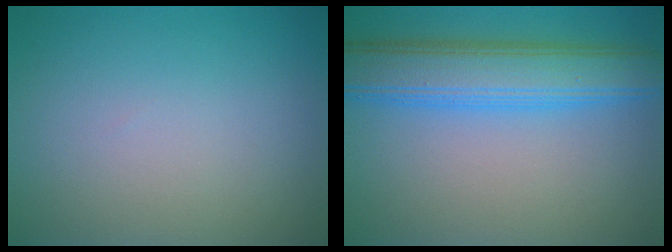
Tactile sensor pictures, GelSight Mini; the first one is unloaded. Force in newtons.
{"total": 6.8, "press": 6.8, "slide": 0.3}